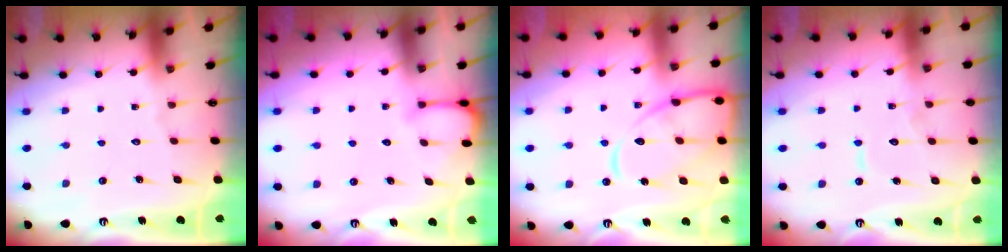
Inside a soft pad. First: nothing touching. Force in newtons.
{"total": 2.8, "press": 2.8, "slide": 0.1}
{"total": 14.1, "press": 14.1, "slide": 1.3}
{"total": 6.6, "press": 6.5, "slide": 0.6}